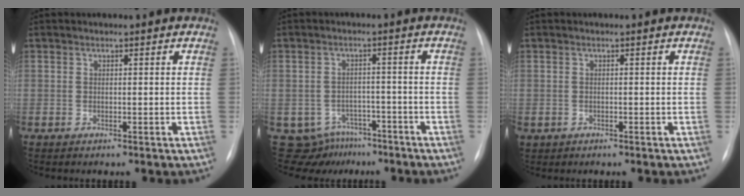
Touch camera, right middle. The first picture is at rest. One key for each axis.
{"total": 8.6, "fx": -6.3, "fy": 5.8, "fz": 0.2, "tx": -0.009, "ty": 0.025, "tz": -0.081}
{"total": 0.9, "fx": -0.4, "fy": 0.8, "fz": 0.2, "tx": -0.006, "ty": 0.004, "tz": 0.000}